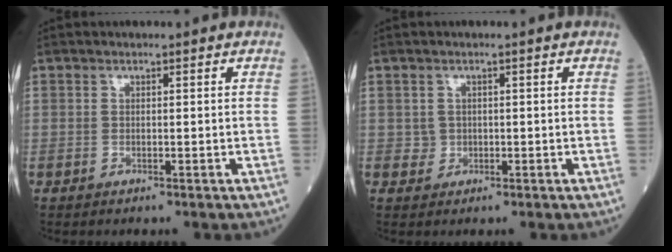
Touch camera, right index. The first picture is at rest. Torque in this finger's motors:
{"motor_torque": [0.04, 0.00, -0.02, 0.01]}